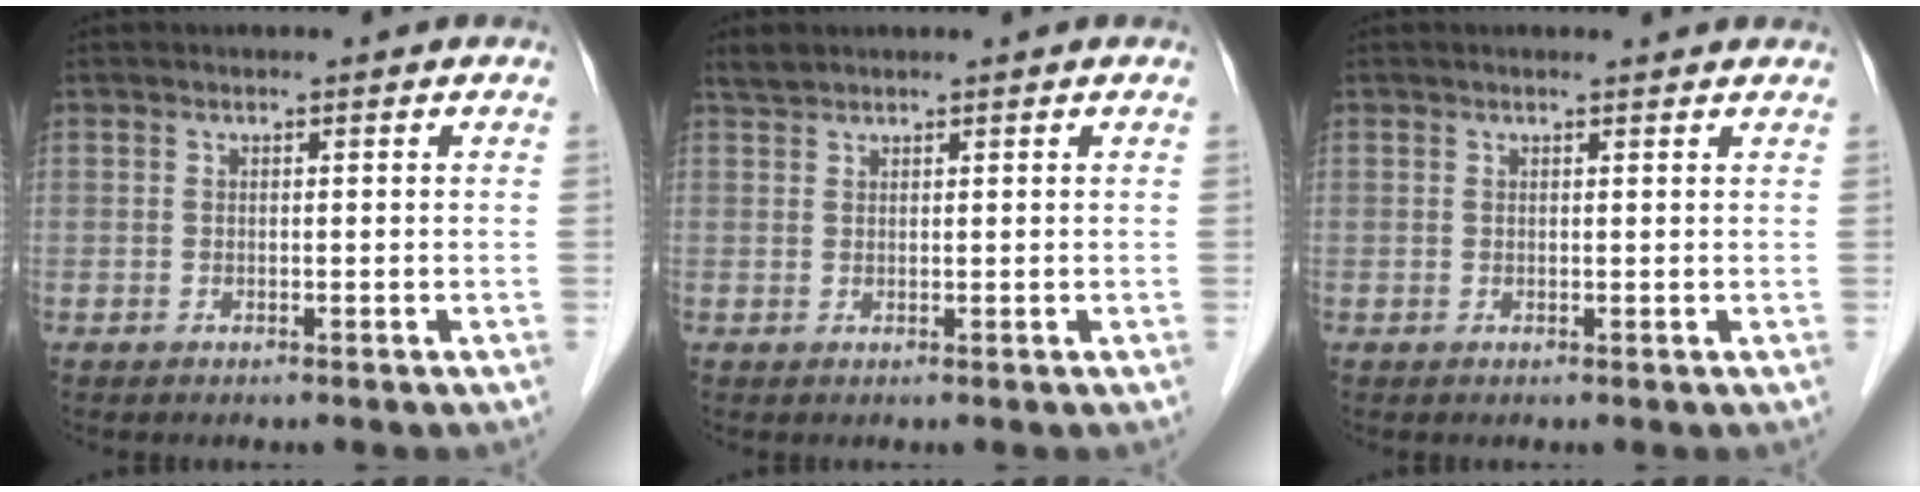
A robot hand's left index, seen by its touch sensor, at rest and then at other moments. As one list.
[{"total": 1.5, "force": [1.4, 0.4, 0.2], "torque": [-0.008, 0.009, 0.032]}, {"total": 2.4, "force": [2.3, 0.2, 0.6], "torque": [-0.013, 0.009, 0.021]}]